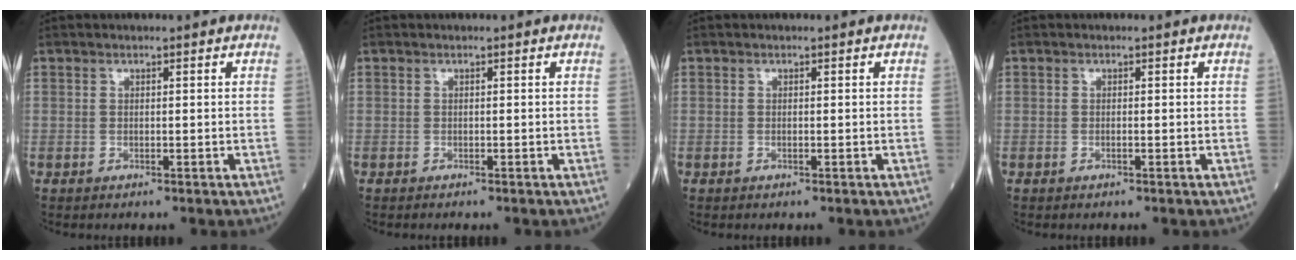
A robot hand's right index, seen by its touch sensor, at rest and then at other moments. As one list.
[{"total": 0.0}, {"total": 0.0}, {"total": 0.0}]